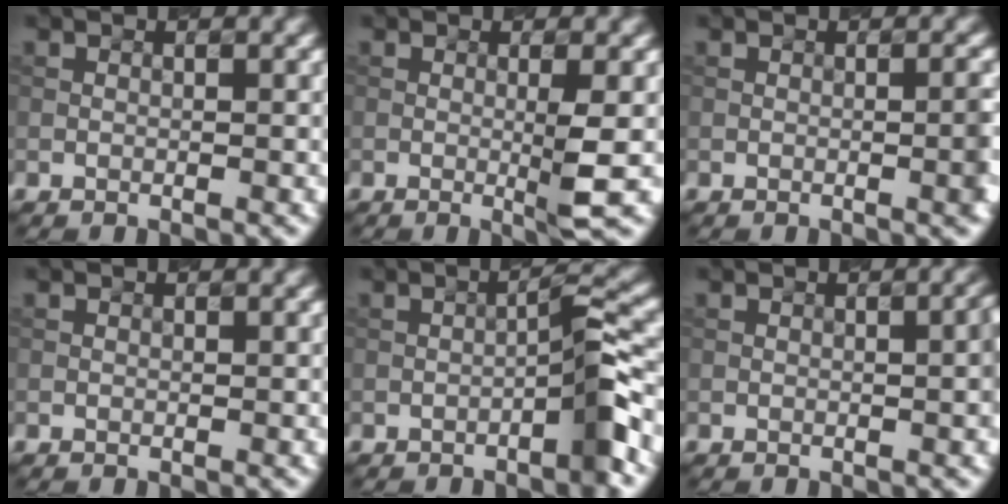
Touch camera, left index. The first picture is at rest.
{"total": 2.9, "force": [-0.1, 0.4, 2.9], "torque": [-0.045, -0.007, -0.006]}
{"total": 2.0, "force": [-0.4, 0.4, 1.9], "torque": [-0.021, 0.007, -0.006]}
{"total": 0.0}
{"total": 3.5, "force": [-1.7, 0.2, 3.0], "torque": [-0.045, 0.020, -0.034]}
{"total": 2.2, "force": [-0.1, 0.5, 2.2], "torque": [-0.022, 0.007, -0.002]}